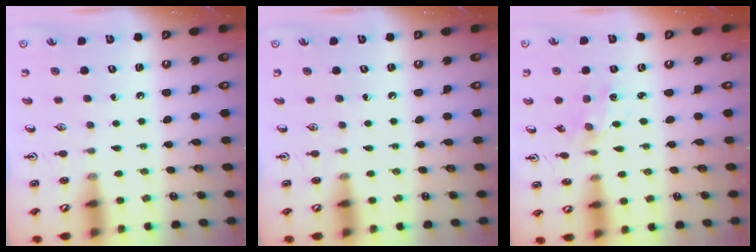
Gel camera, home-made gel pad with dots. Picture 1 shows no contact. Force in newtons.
{"total": 0.0}
{"total": 1.7, "press": 1.7, "slide": 0.3}